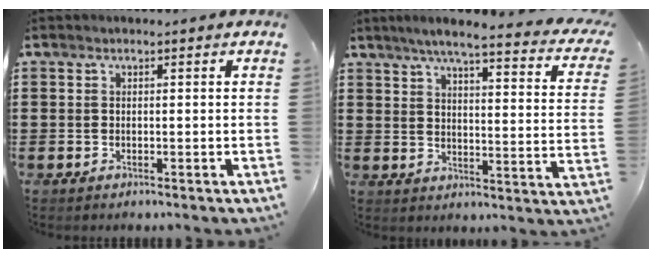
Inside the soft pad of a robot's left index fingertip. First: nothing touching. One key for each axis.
{"total": 5.7, "fx": 4.3, "fy": -0.2, "fz": 3.8, "tx": -0.083, "ty": -0.031, "tz": 0.065}